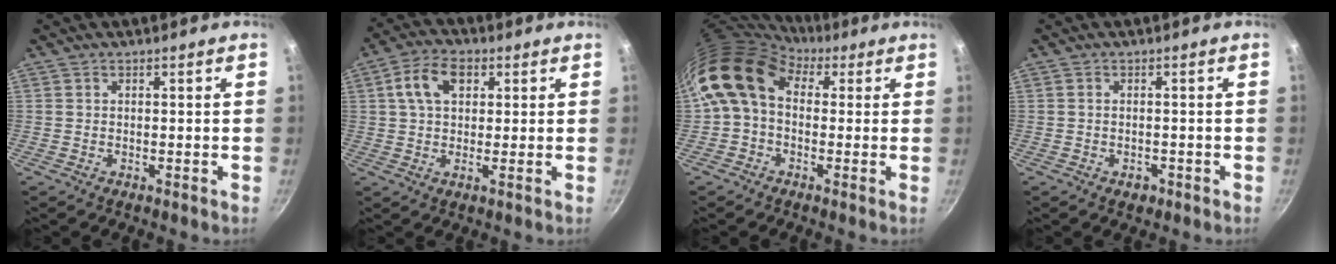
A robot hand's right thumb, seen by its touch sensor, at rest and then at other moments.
{"total": 8.5, "force": [2.6, 5.1, 6.2], "torque": [-0.106, 0.010, 0.034]}
{"total": 11.6, "force": [2.3, 8.5, 7.5], "torque": [-0.121, 0.018, 0.017]}
{"total": 1.9, "force": [-0.9, 1.3, 1.1], "torque": [-0.013, 0.007, -0.008]}